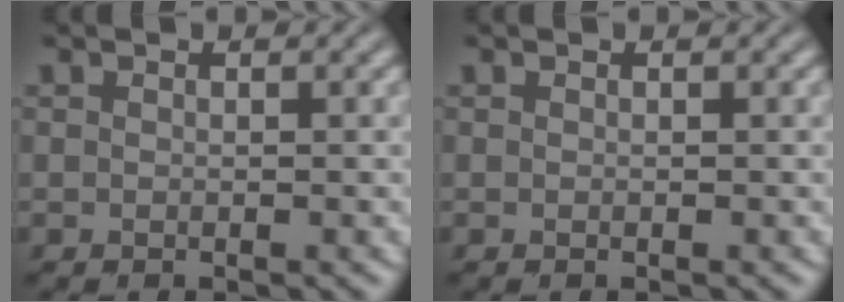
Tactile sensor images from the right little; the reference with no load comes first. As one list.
[{"total": 0.0}]